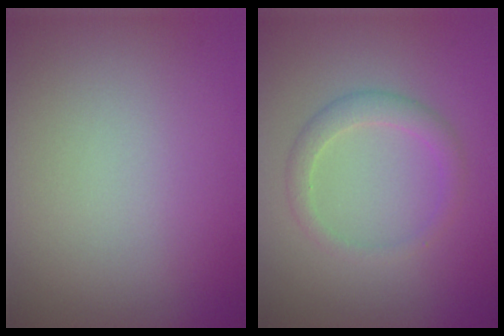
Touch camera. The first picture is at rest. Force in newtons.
{"total": 2.2, "press": 2.2, "slide": 0.1}